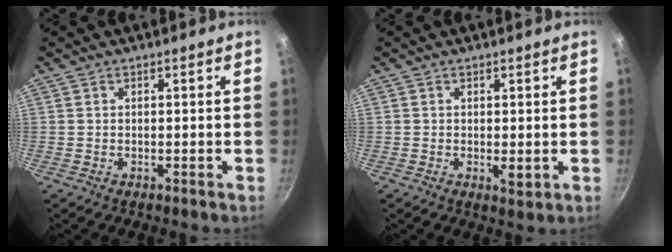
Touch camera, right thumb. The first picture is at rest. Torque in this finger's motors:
{"motor_torque": [0.32, 0.52, 0.46, 0.03, 0.01]}